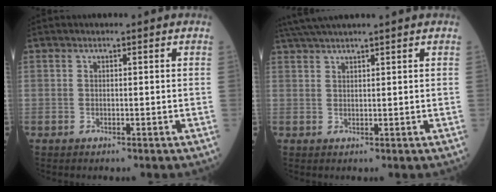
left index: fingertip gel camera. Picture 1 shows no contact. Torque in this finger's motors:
{"motor_torque": [0.91, -1.23, 0.51, 0.11]}